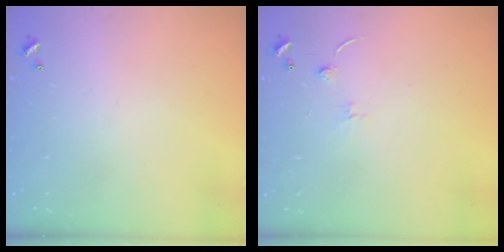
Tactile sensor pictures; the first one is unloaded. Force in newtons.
{"total": 1.3, "press": 1.2, "slide": 0.5}